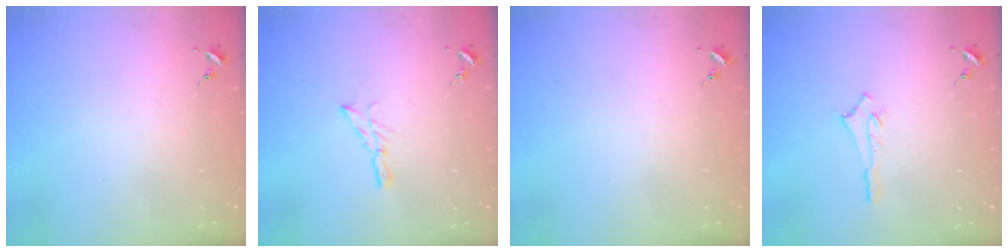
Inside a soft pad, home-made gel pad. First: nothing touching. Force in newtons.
{"total": 5.2, "press": 5.2, "slide": 0.5}
{"total": 0.0}
{"total": 3.0, "press": 3.0, "slide": 0.2}